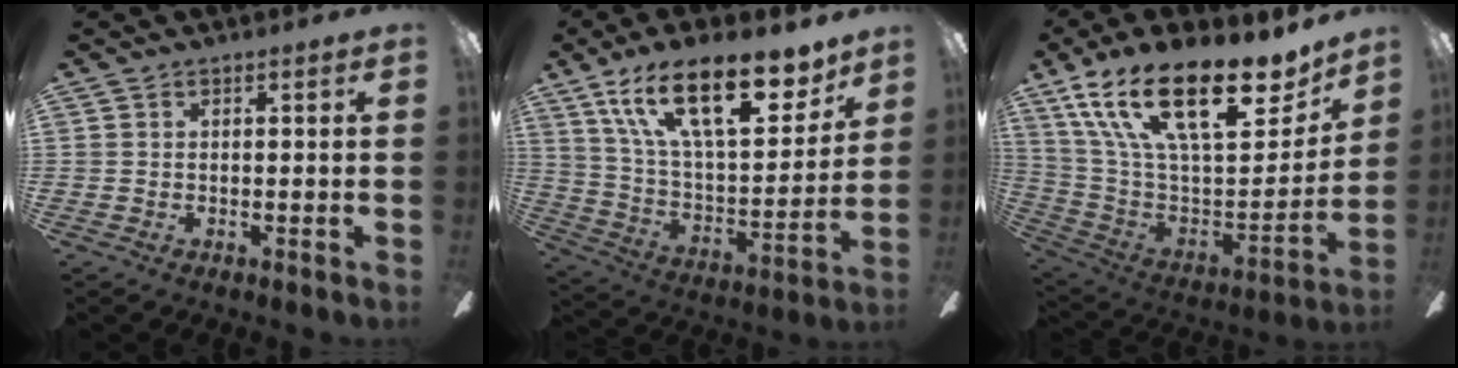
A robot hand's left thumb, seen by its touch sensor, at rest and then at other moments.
{"total": 23.8, "force": [14.9, 9.4, 16.0], "torque": [-0.264, -0.082, 0.251]}
{"total": 25.9, "force": [15.6, 10.1, 18.0], "torque": [-0.304, -0.094, 0.267]}